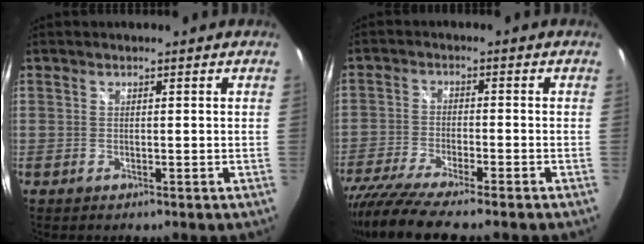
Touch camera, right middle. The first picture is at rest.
{"total": 11.7, "force": [-9.8, 1.0, 6.4], "torque": [-0.142, -0.045, -0.173]}